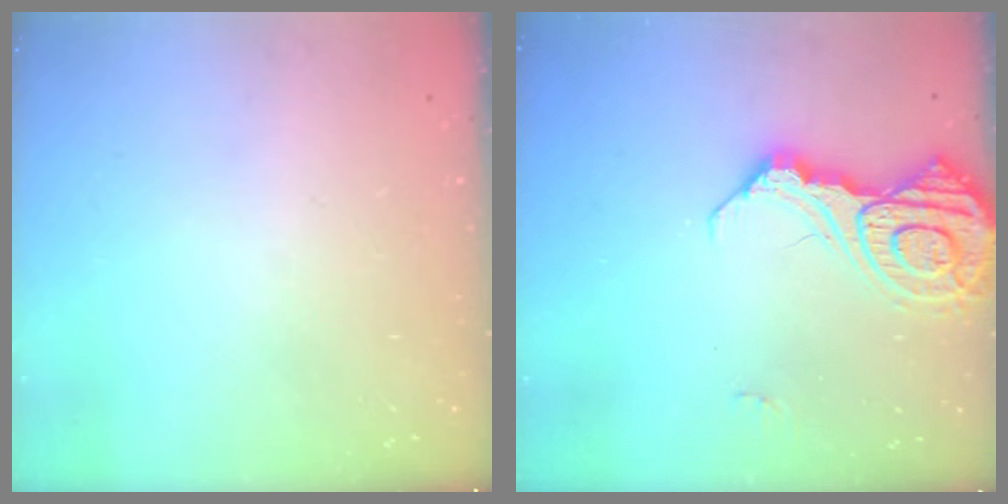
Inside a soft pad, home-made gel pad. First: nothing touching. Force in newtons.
{"total": 17.9, "press": 17.9, "slide": 1.4}